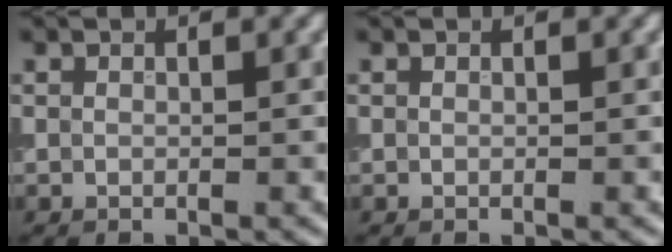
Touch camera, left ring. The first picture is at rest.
{"total": 0.0}